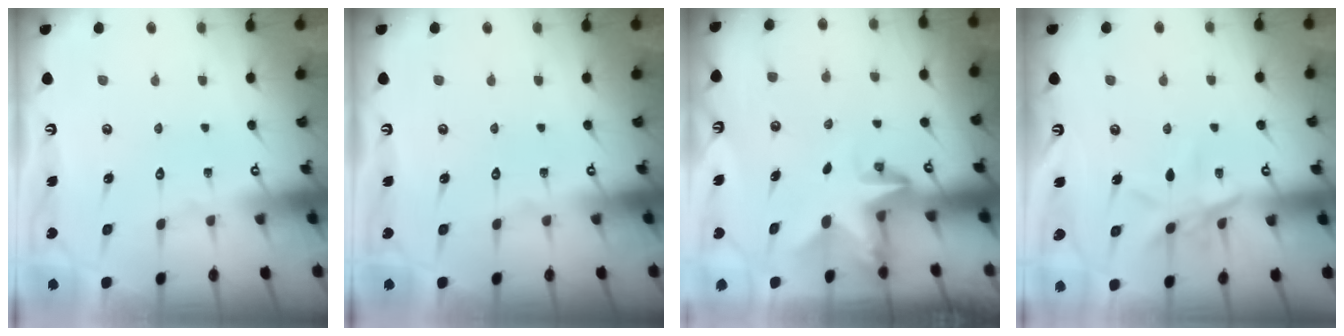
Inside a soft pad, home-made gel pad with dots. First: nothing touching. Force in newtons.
{"total": 0.0}
{"total": 2.8, "press": 2.8, "slide": 0.2}
{"total": 9.1, "press": 9.1, "slide": 0.7}